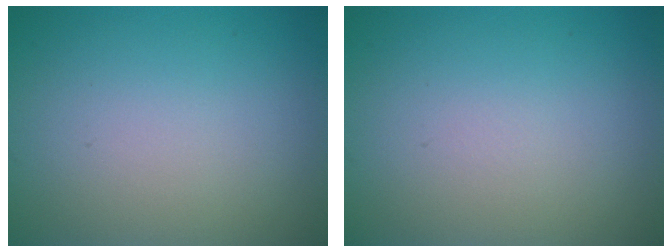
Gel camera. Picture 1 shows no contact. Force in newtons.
{"total": 0.0}